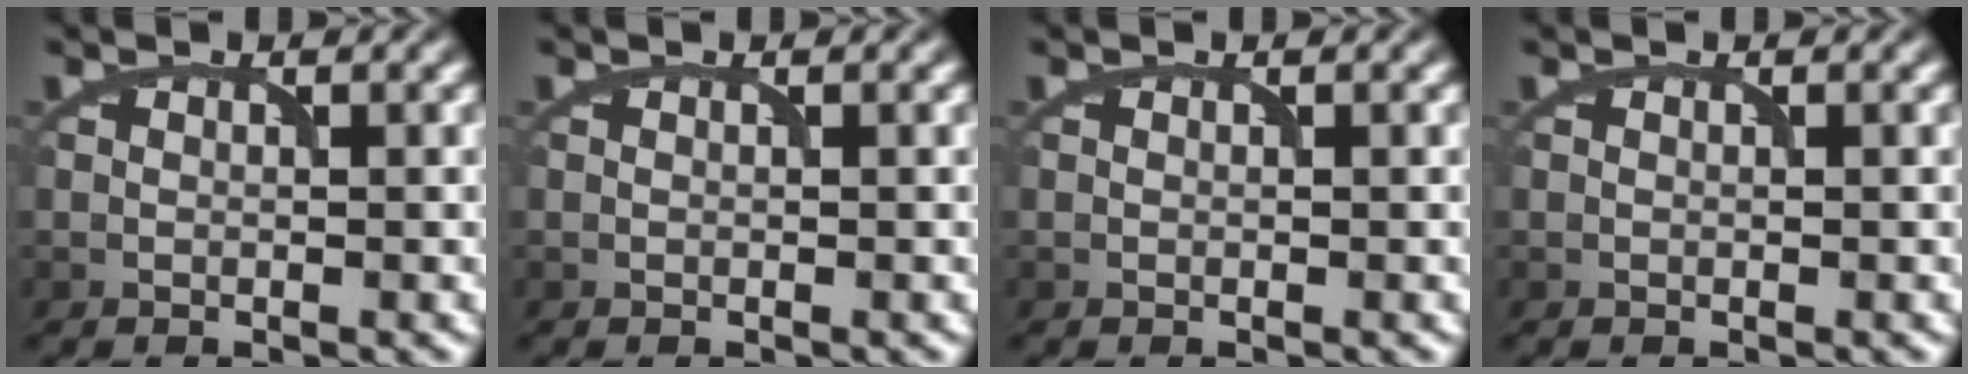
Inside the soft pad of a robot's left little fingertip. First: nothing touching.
{"total": 0.0}
{"total": 0.0}
{"total": 0.0}